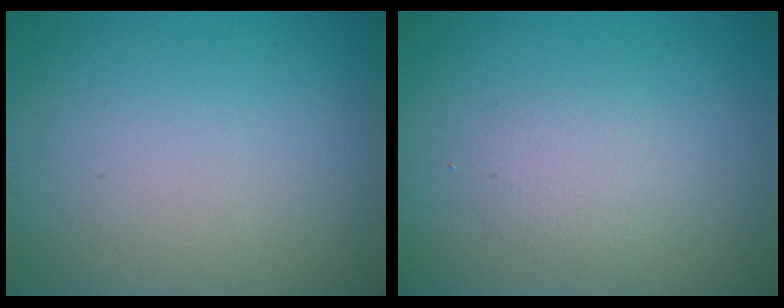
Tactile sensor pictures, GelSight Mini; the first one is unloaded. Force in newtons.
{"total": 1.4, "press": 1.4, "slide": 0.0}